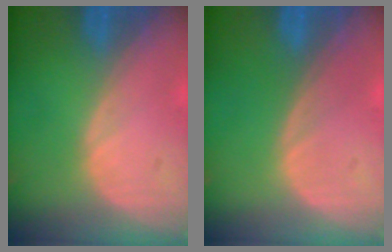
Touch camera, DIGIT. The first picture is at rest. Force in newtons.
{"total": 0.0}